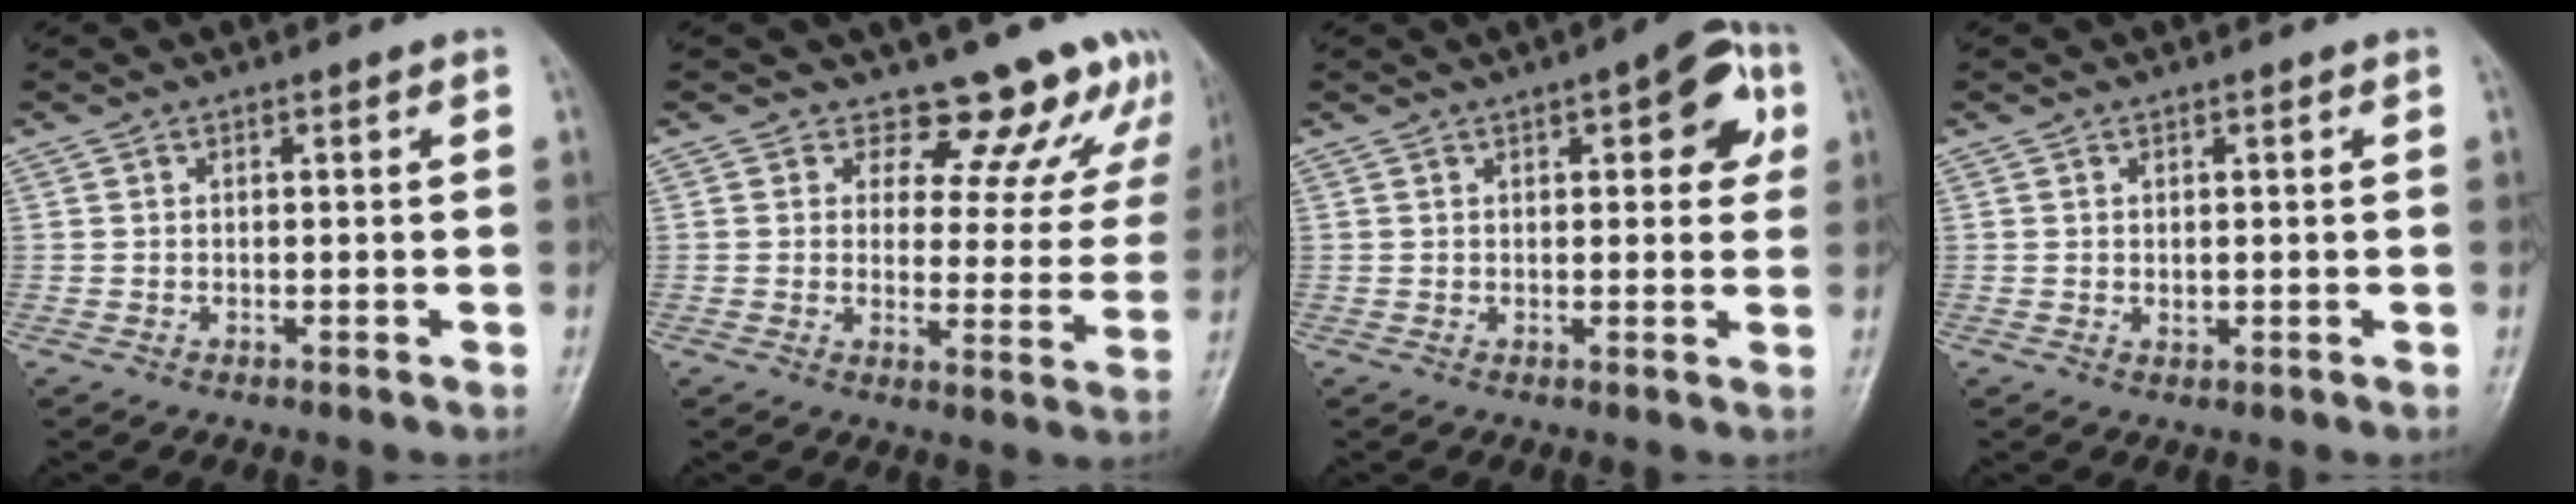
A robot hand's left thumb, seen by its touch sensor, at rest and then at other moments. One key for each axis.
{"total": 12.5, "fx": 11.0, "fy": 5.6, "fz": 2.3, "tx": 0.026, "ty": -0.072, "tz": 0.108}
{"total": 8.8, "fx": 3.2, "fy": 3.7, "fz": 7.3, "tx": -0.056, "ty": 0.004, "tz": 0.030}
{"total": 1.4, "fx": 0.2, "fy": 0.9, "fz": 1.0, "tx": -0.012, "ty": 0.000, "tz": 0.005}